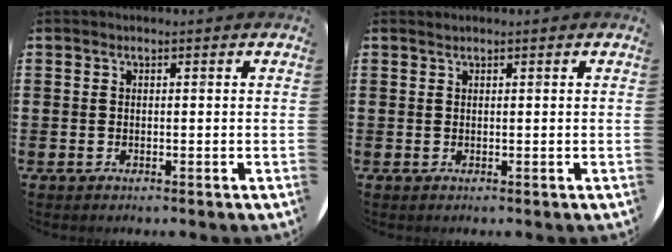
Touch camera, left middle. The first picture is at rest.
{"total": 0.0}